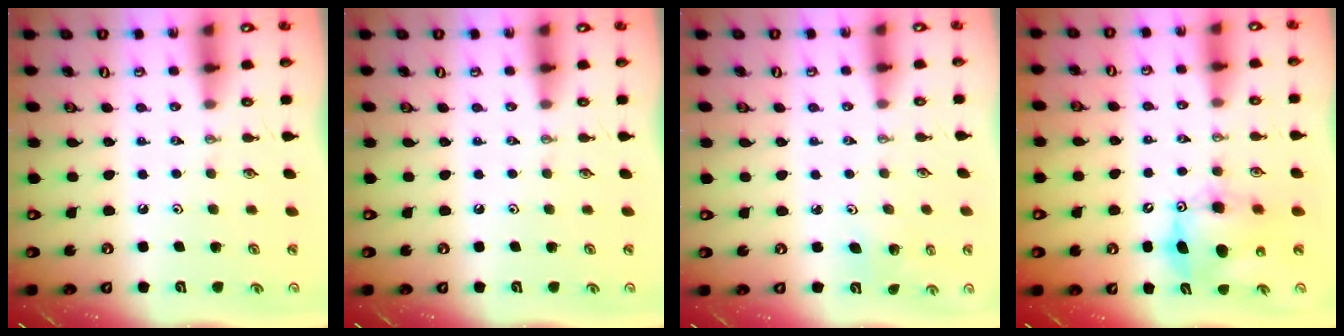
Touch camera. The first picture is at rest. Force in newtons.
{"total": 0.0}
{"total": 2.6, "press": 2.6, "slide": 0.2}
{"total": 9.4, "press": 9.4, "slide": 0.7}